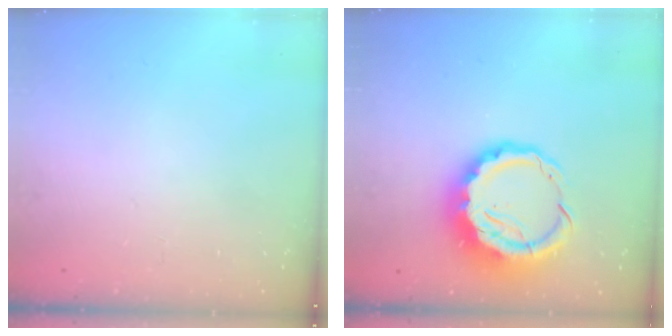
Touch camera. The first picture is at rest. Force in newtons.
{"total": 12.5, "press": 12.2, "slide": 3.1}